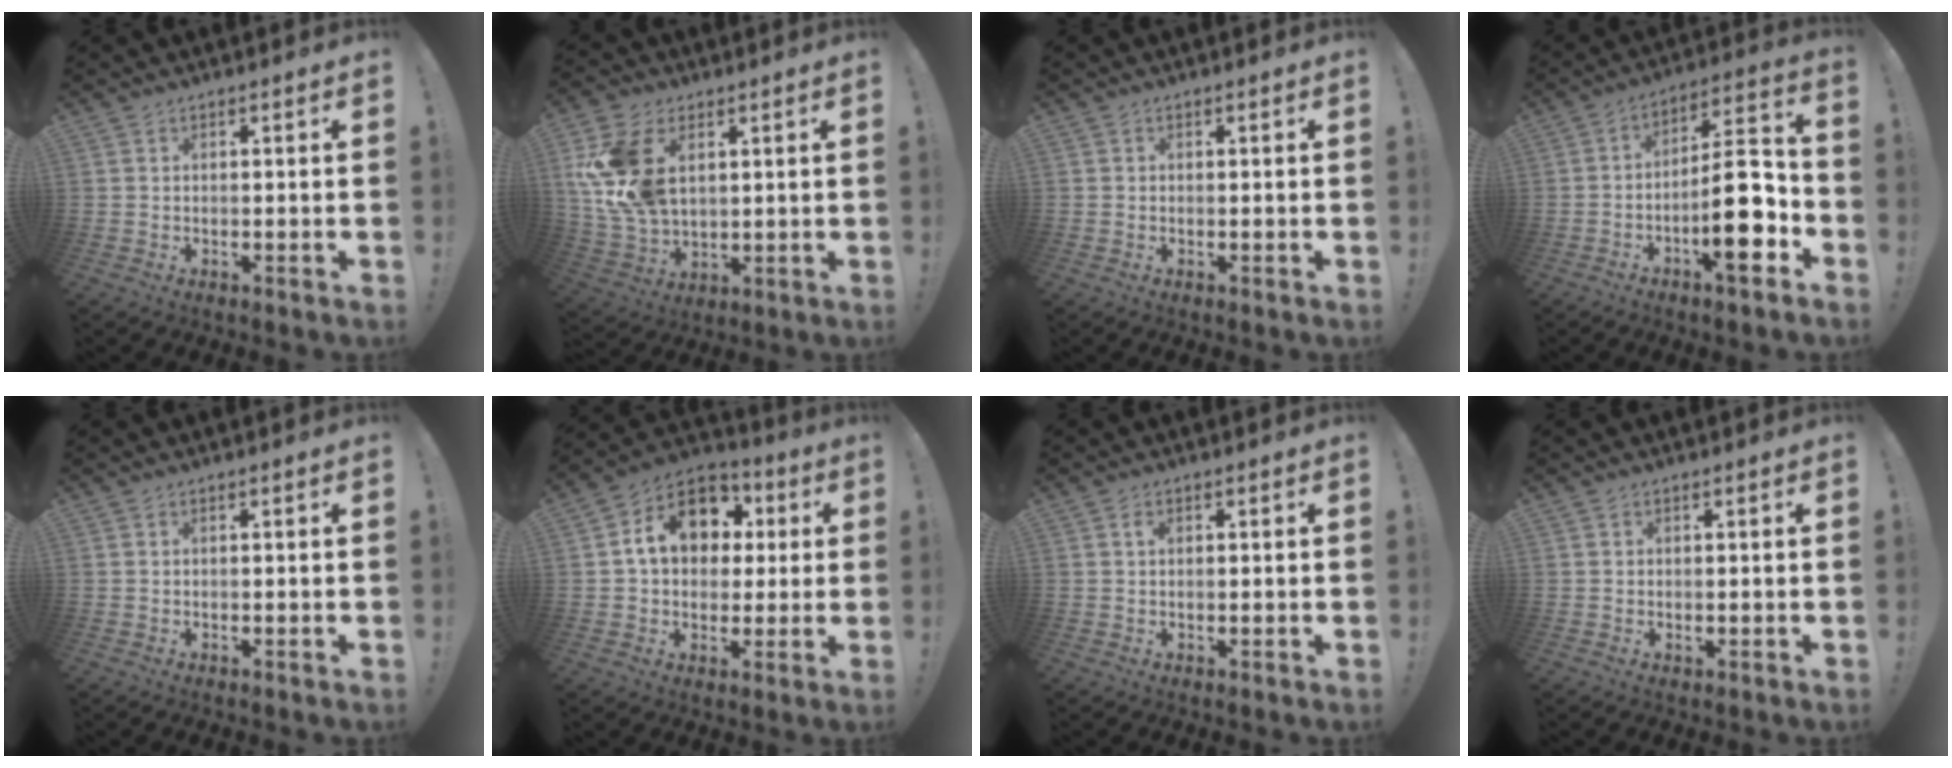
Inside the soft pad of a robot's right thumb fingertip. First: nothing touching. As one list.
[{"total": 17.5, "force": [4.8, 11.9, 11.9], "torque": [-0.230, -0.019, 0.093]}, {"total": 0.0}, {"total": 16.8, "force": [-6.0, 5.4, 14.8], "torque": [-0.220, 0.036, -0.096]}, {"total": 0.0}, {"total": 15.0, "force": [4.1, 11.5, 8.7], "torque": [-0.125, -0.002, 0.079]}, {"total": 1.1, "force": [0.3, 0.6, 0.8], "torque": [-0.009, 0.001, 0.003]}, {"total": 0.0}]